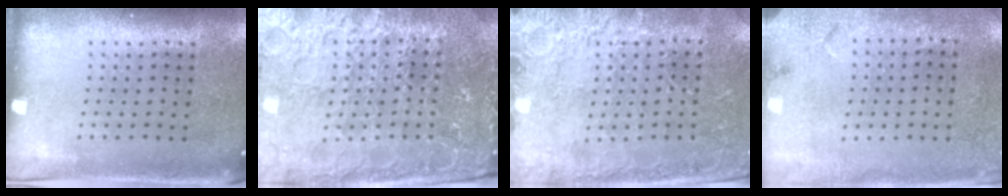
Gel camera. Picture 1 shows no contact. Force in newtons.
{"total": 4.7, "press": 4.4, "slide": 1.5}
{"total": 2.6, "press": 2.6, "slide": 0.3}
{"total": 2.7, "press": 2.2, "slide": 1.6}